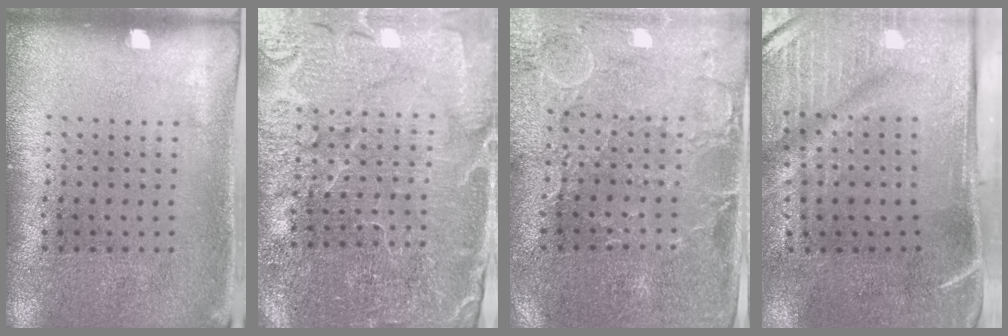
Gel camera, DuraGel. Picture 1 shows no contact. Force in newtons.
{"total": 4.5, "press": 4.3, "slide": 1.4}
{"total": 0.7, "press": 0.5, "slide": 0.4}
{"total": 4.8, "press": 3.9, "slide": 2.8}